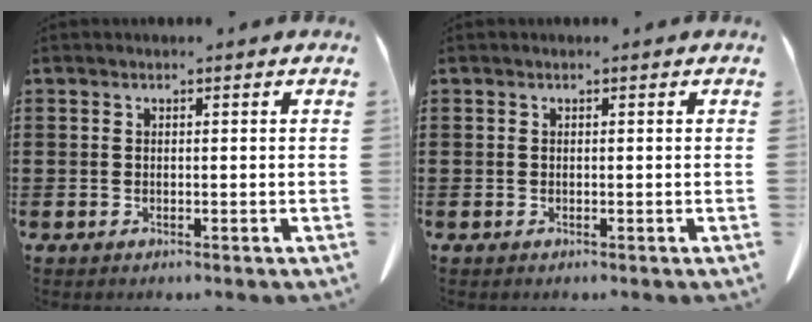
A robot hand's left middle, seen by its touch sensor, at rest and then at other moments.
{"total": 0.0}